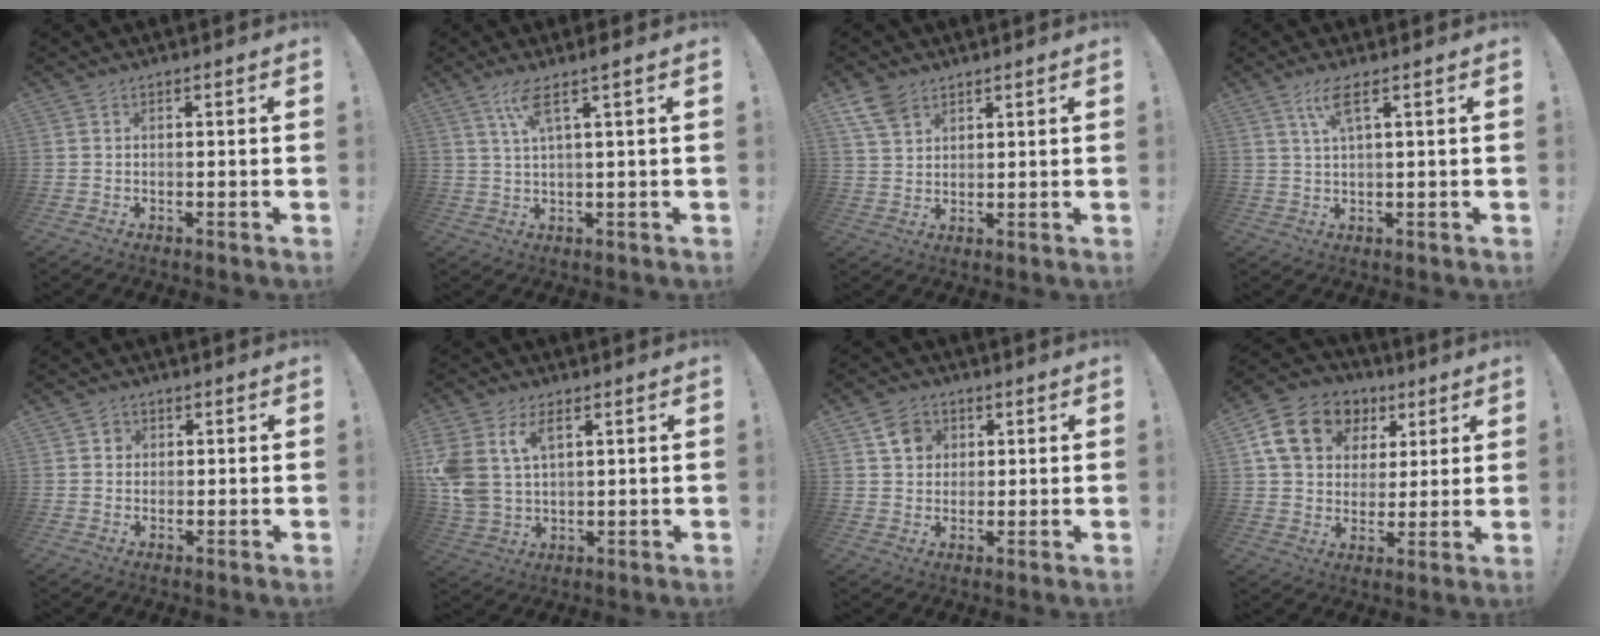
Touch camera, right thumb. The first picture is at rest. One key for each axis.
{"total": 6.4, "fx": 2.9, "fy": 0.3, "fz": 5.7, "tx": -0.109, "ty": -0.003, "tz": 0.047}
{"total": 7.0, "fx": 4.7, "fy": 4.0, "fz": 3.3, "tx": -0.061, "ty": -0.017, "tz": 0.093}
{"total": 5.4, "fx": 2.6, "fy": 0.6, "fz": 4.7, "tx": -0.090, "ty": -0.002, "tz": 0.042}
{"total": 2.1, "fx": 0.1, "fy": 2.0, "fz": 0.1, "tx": -0.002, "ty": 0.002, "tz": 0.001}
{"total": 10.6, "fx": 4.2, "fy": 6.8, "fz": 6.9, "tx": -0.148, "ty": -0.015, "tz": 0.080}
{"total": 6.8, "fx": 2.7, "fy": 6.0, "fz": 1.7, "tx": -0.017, "ty": -0.009, "tz": 0.053}
{"total": 16.1, "fx": 6.6, "fy": 12.5, "fz": 7.6, "tx": -0.114, "ty": -0.019, "tz": 0.134}